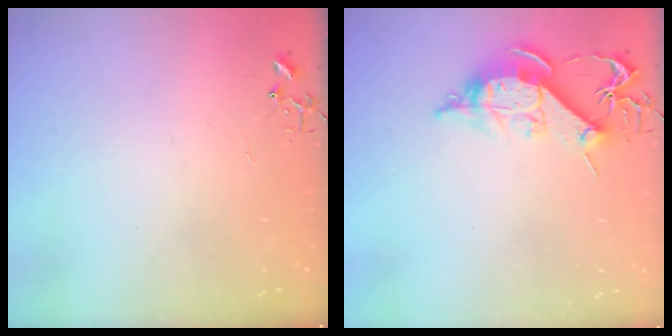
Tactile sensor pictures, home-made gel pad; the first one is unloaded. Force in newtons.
{"total": 12.5, "press": 12.5, "slide": 0.7}